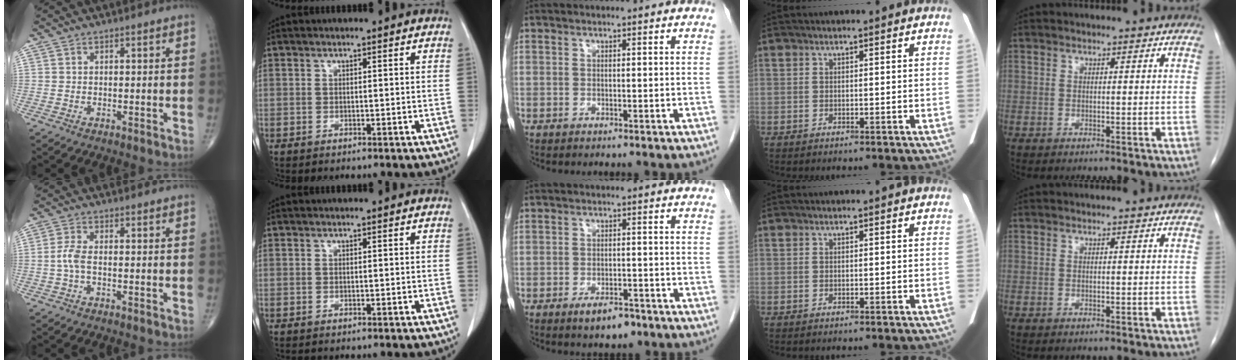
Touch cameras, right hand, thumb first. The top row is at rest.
{"thumb": {"total": 3.0, "force": [-0.6, 1.1, 2.7], "torque": [-0.067, 0.002, -0.016]}, "middle": {"total": 4.1, "force": [-2.7, 1.7, 2.6], "torque": [-0.043, 0.000, -0.037]}}